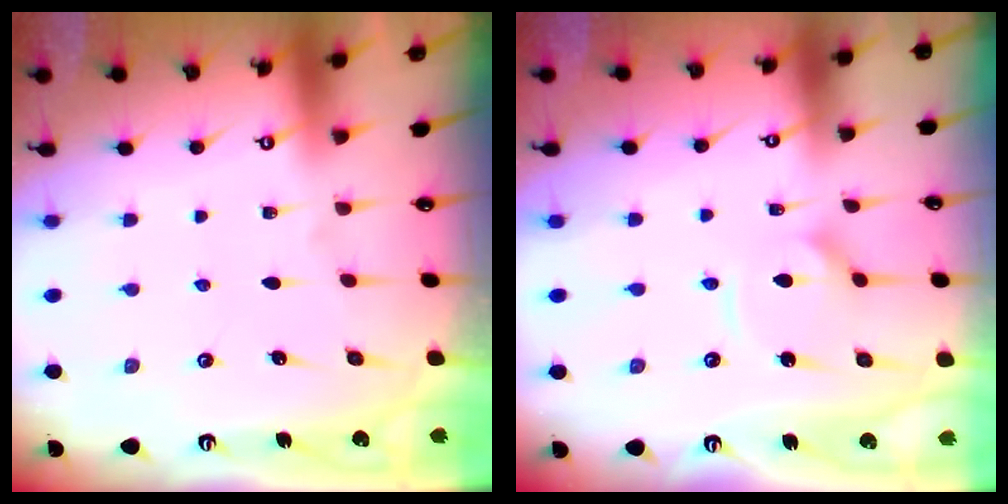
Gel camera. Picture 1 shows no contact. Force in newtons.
{"total": 5.4, "press": 5.3, "slide": 0.5}